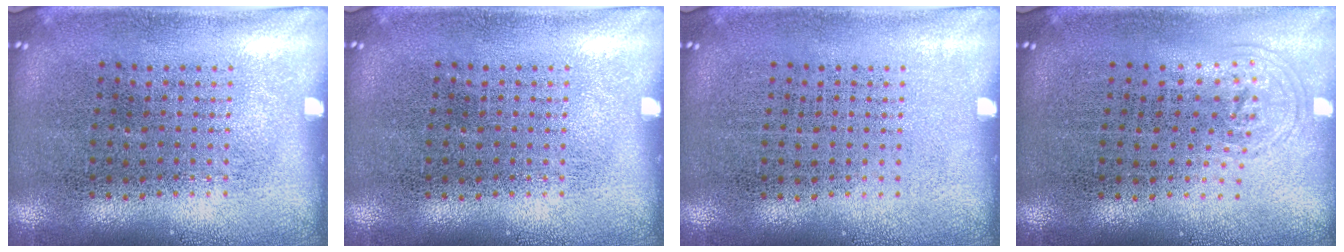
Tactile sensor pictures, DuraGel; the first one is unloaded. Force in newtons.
{"total": 0.0}
{"total": 0.0}
{"total": 0.8, "press": 0.6, "slide": 0.6}